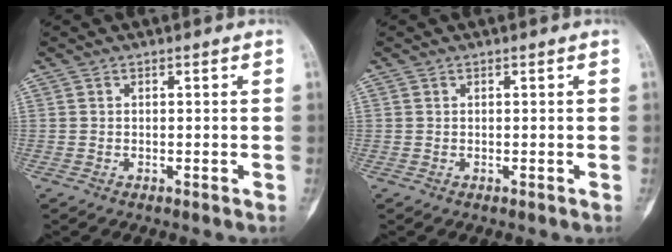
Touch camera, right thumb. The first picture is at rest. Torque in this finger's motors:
{"motor_torque": [-0.26, 0.08, -0.02, 0.12, -0.02]}